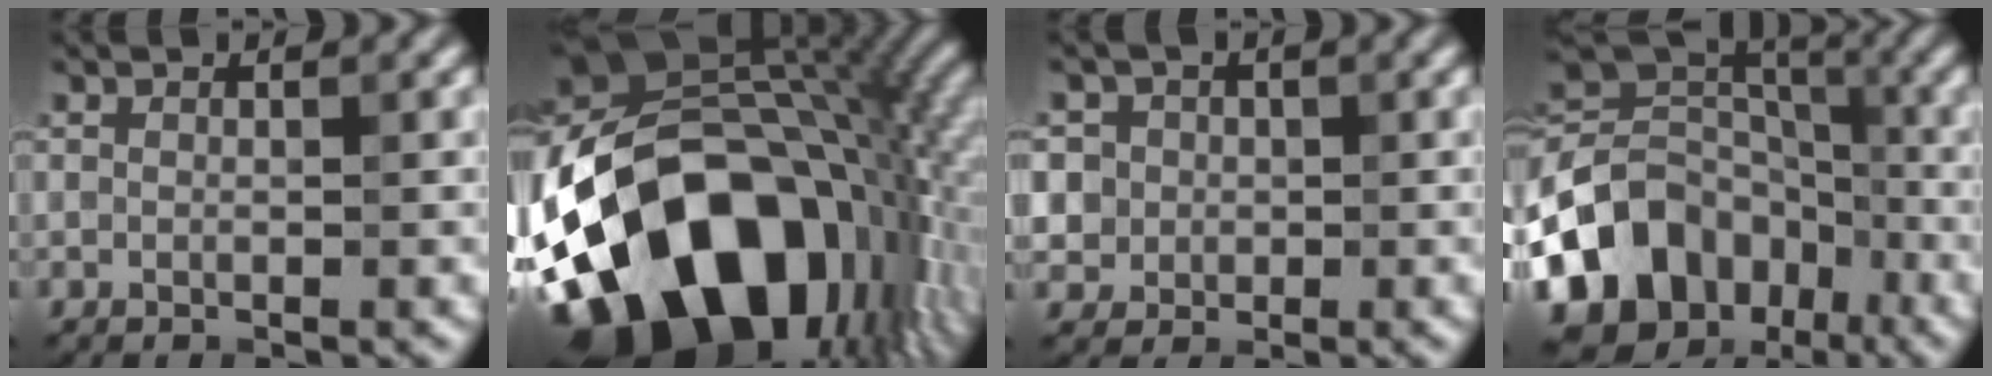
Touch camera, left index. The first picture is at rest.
{"total": 19.5, "force": [-6.8, 12.4, 13.5], "torque": [-0.245, -0.011, -0.116]}
{"total": 4.5, "force": [1.0, 4.2, 1.3], "torque": [-0.015, 0.026, 0.006]}
{"total": 13.4, "force": [-6.8, 10.2, 5.4], "torque": [-0.130, 0.008, -0.113]}